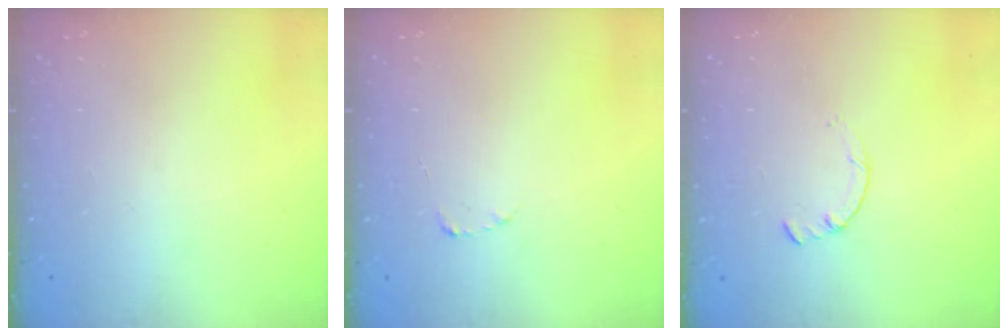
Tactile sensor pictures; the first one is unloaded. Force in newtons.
{"total": 1.8, "press": 1.7, "slide": 0.3}
{"total": 0.7, "press": 0.6, "slide": 0.2}